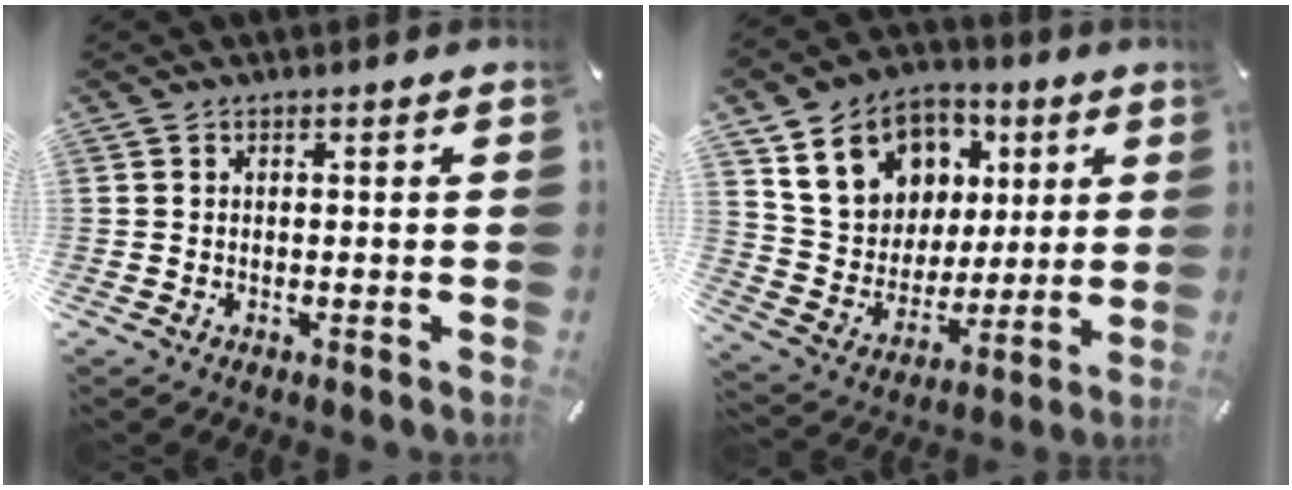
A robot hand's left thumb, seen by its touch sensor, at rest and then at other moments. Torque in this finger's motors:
{"motor_torque": [2.51, 2.50, 1.41, -1.36, 0.13]}